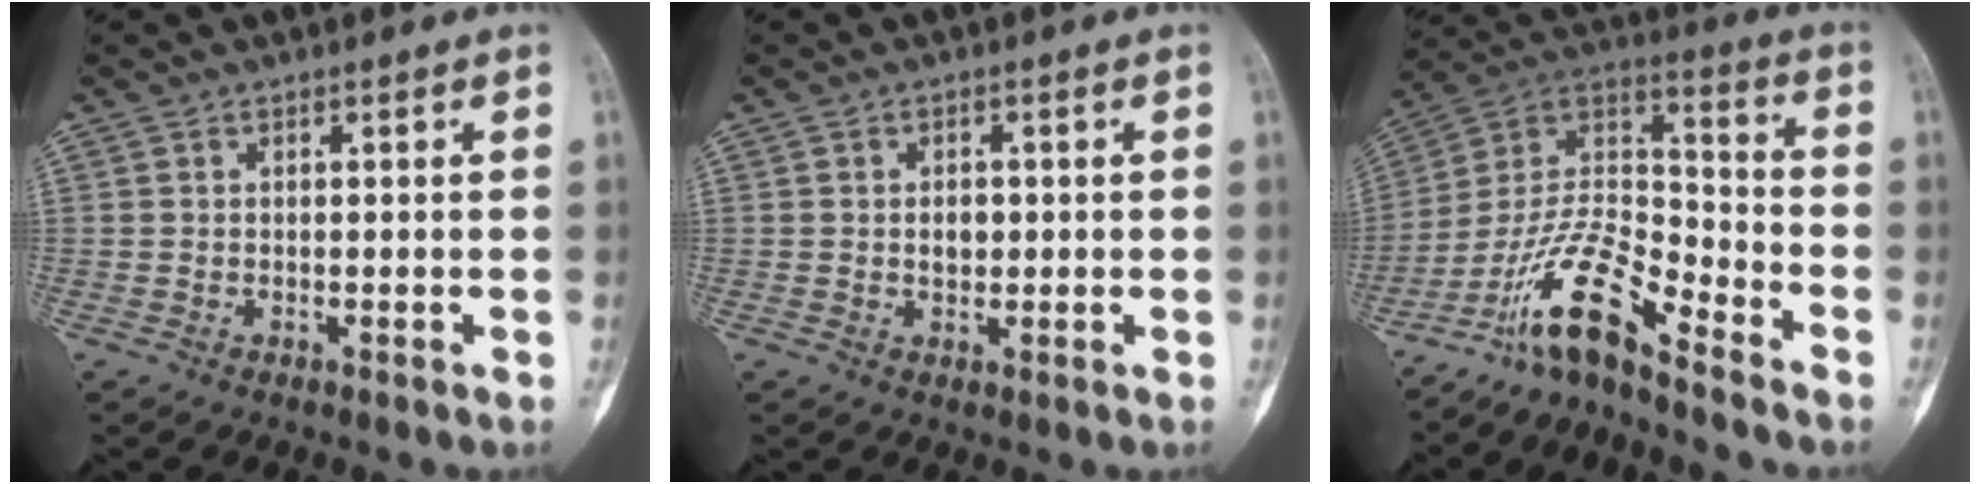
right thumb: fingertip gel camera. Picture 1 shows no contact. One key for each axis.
{"total": 2.5, "fx": 0.1, "fy": 1.8, "fz": 1.8, "tx": -0.017, "ty": 0.002, "tz": 0.003}
{"total": 13.5, "fx": -10.4, "fy": 3.1, "fz": 8.1, "tx": -0.157, "ty": 0.094, "tz": -0.202}